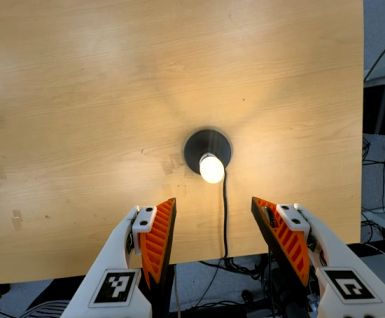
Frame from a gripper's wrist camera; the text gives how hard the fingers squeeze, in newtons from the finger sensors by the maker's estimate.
{"total": 0.0}